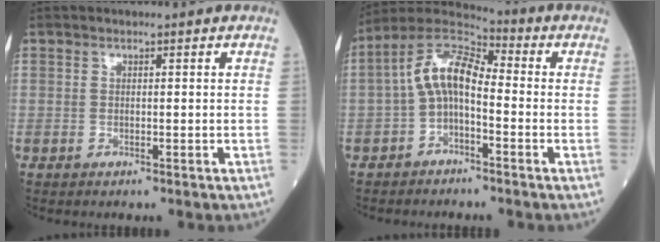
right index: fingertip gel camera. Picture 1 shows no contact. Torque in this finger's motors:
{"motor_torque": [1.60, -0.17, 0.74, 0.21]}